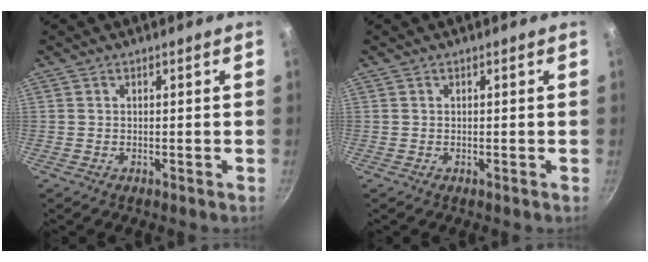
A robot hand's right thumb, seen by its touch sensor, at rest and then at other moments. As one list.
[{"total": 0.0}]